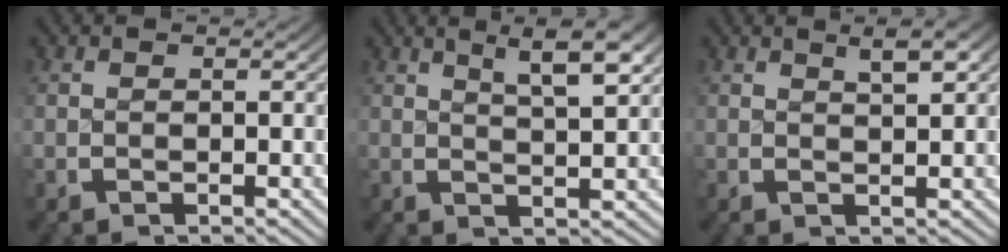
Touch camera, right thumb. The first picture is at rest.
{"total": 5.7, "force": [3.2, 1.9, 4.3], "torque": [-0.049, 0.017, 0.045]}
{"total": 2.9, "force": [1.7, 0.9, 2.2], "torque": [-0.020, 0.010, 0.026]}